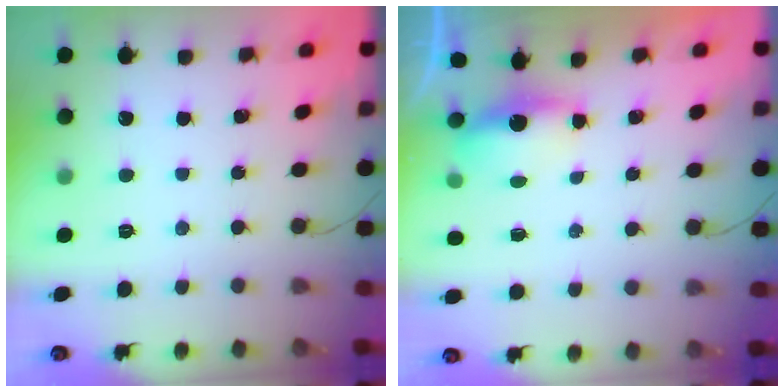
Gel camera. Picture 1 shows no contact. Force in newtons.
{"total": 6.2, "press": 4.3, "slide": 4.6}